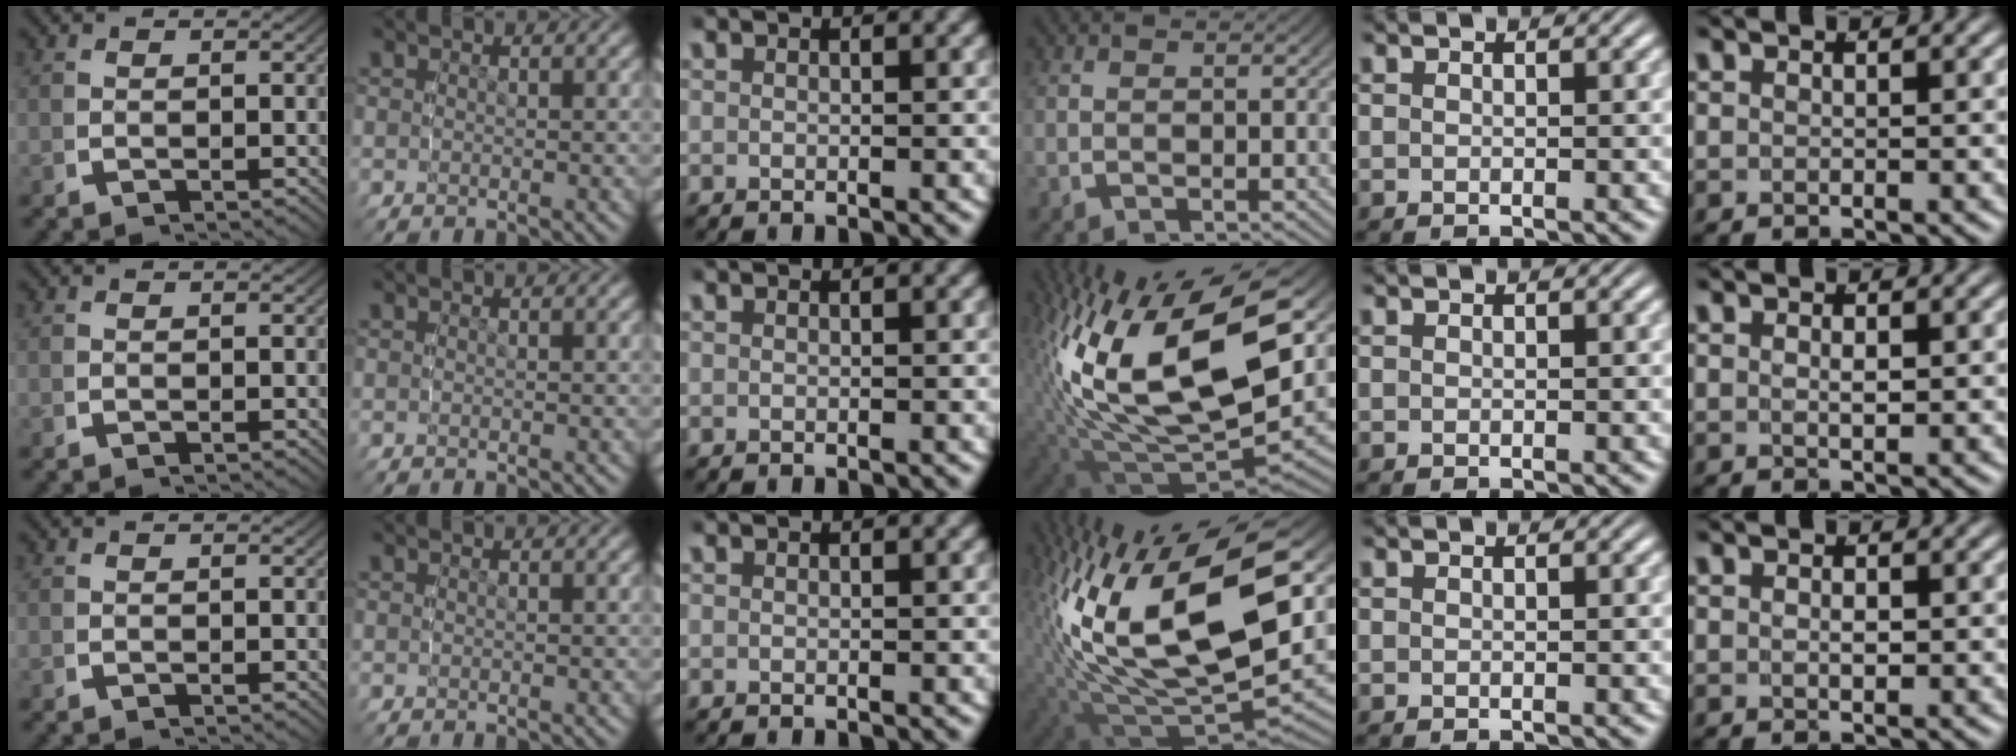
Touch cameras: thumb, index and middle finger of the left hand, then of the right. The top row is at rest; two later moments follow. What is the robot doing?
{"motion": "lift_and_place", "object": "tape"}